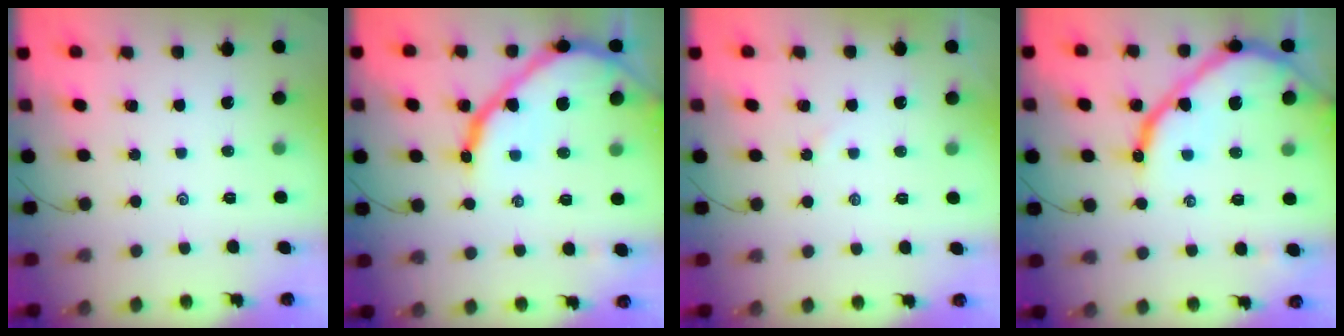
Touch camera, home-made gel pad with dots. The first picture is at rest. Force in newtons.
{"total": 17.6, "press": 17.5, "slide": 1.9}
{"total": 3.2, "press": 3.2, "slide": 0.3}
{"total": 16.4, "press": 16.3, "slide": 1.4}